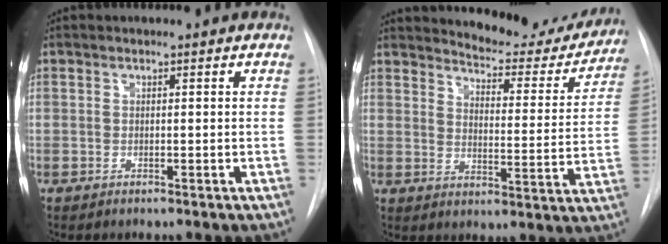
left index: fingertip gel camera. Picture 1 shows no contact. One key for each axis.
{"total": 15.9, "fx": 15.2, "fy": 3.3, "fz": 3.5, "tx": -0.029, "ty": -0.047, "tz": 0.179}